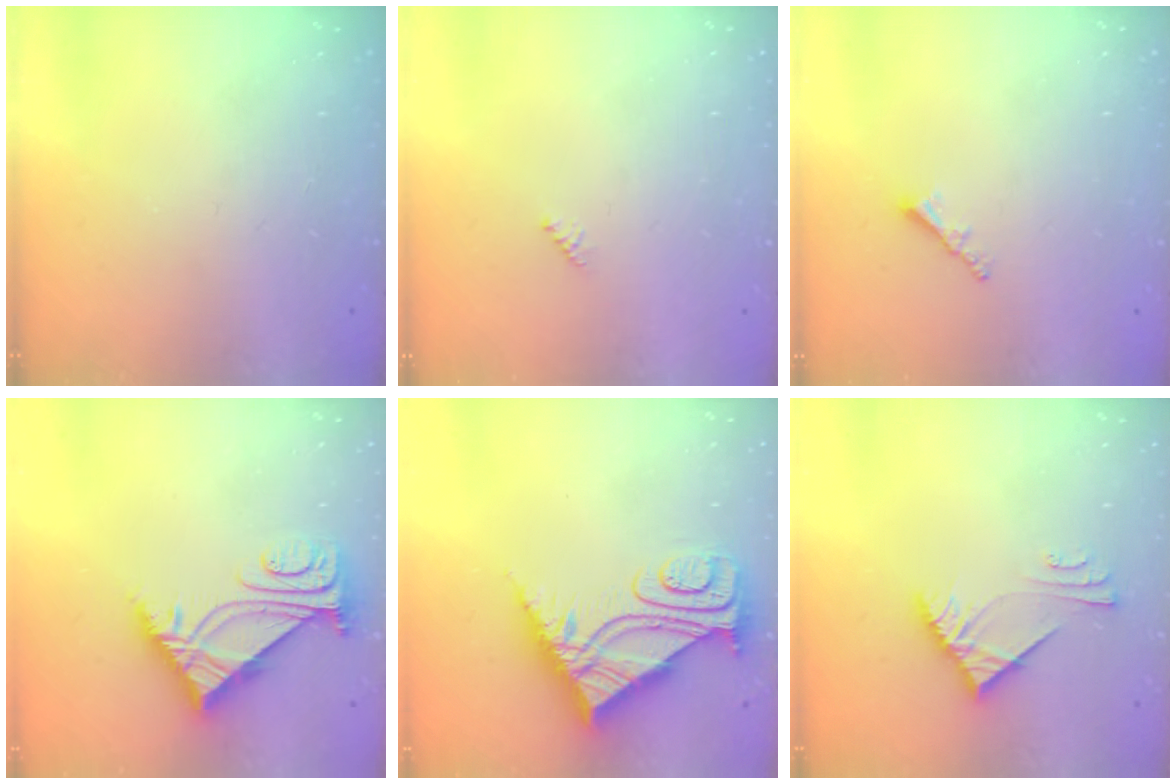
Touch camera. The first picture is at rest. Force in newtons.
{"total": 2.3, "press": 2.2, "slide": 0.5}
{"total": 1.9, "press": 1.9, "slide": 0.5}
{"total": 6.5, "press": 6.4, "slide": 1.1}
{"total": 10.9, "press": 10.8, "slide": 1.0}
{"total": 7.0, "press": 7.0, "slide": 0.5}